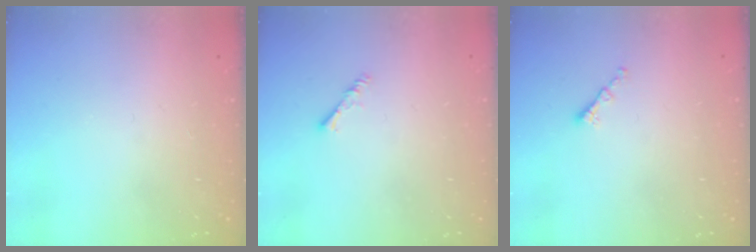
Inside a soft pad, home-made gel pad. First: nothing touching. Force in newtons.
{"total": 1.9, "press": 1.9, "slide": 0.4}
{"total": 1.3, "press": 1.2, "slide": 0.6}